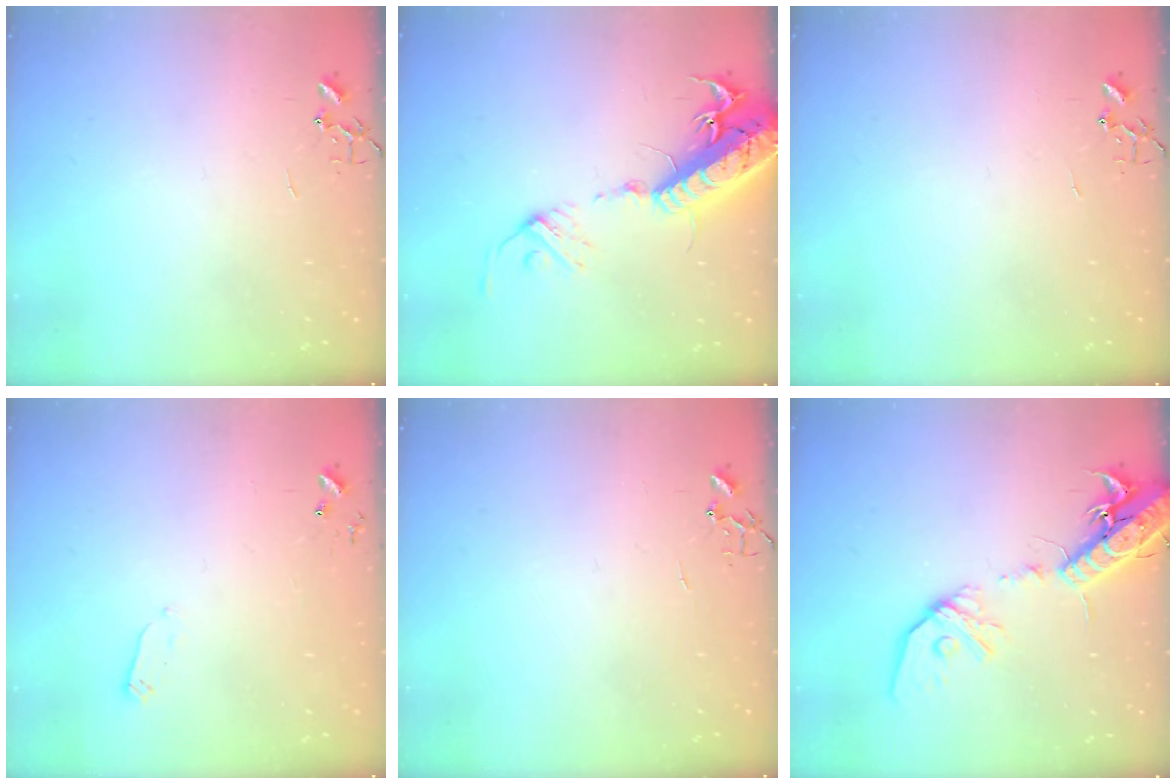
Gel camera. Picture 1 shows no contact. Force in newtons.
{"total": 20.6, "press": 20.2, "slide": 4.3}
{"total": 0.0}
{"total": 2.4, "press": 2.4, "slide": 0.4}
{"total": 0.0}
{"total": 18.3, "press": 17.9, "slide": 3.7}